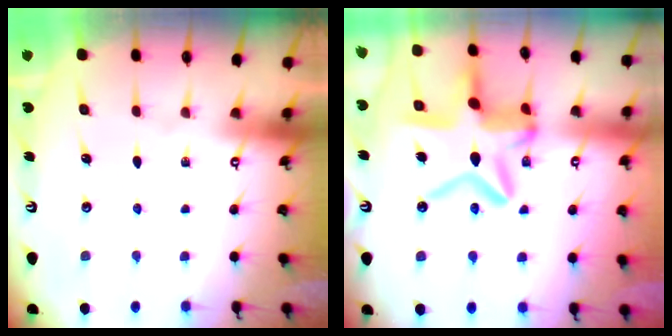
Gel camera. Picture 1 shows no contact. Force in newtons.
{"total": 15.4, "press": 15.4, "slide": 1.4}